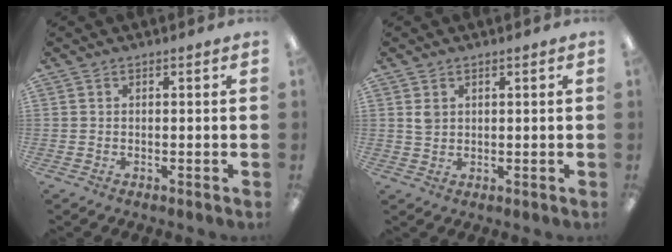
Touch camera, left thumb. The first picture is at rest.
{"total": 2.4, "force": [1.0, 1.9, 1.0], "torque": [-0.015, 0.001, 0.016]}